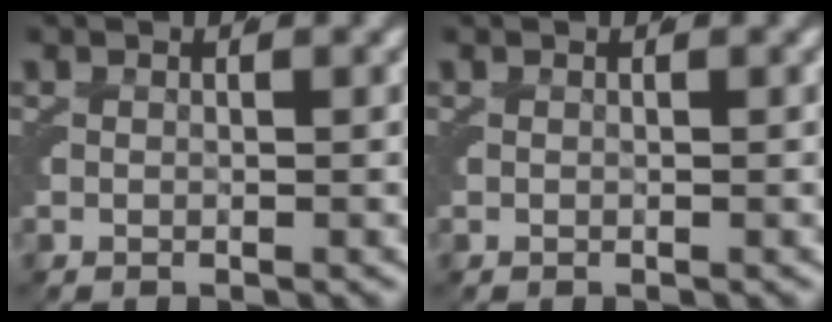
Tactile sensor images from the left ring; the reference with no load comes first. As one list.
[{"total": 0.0}]